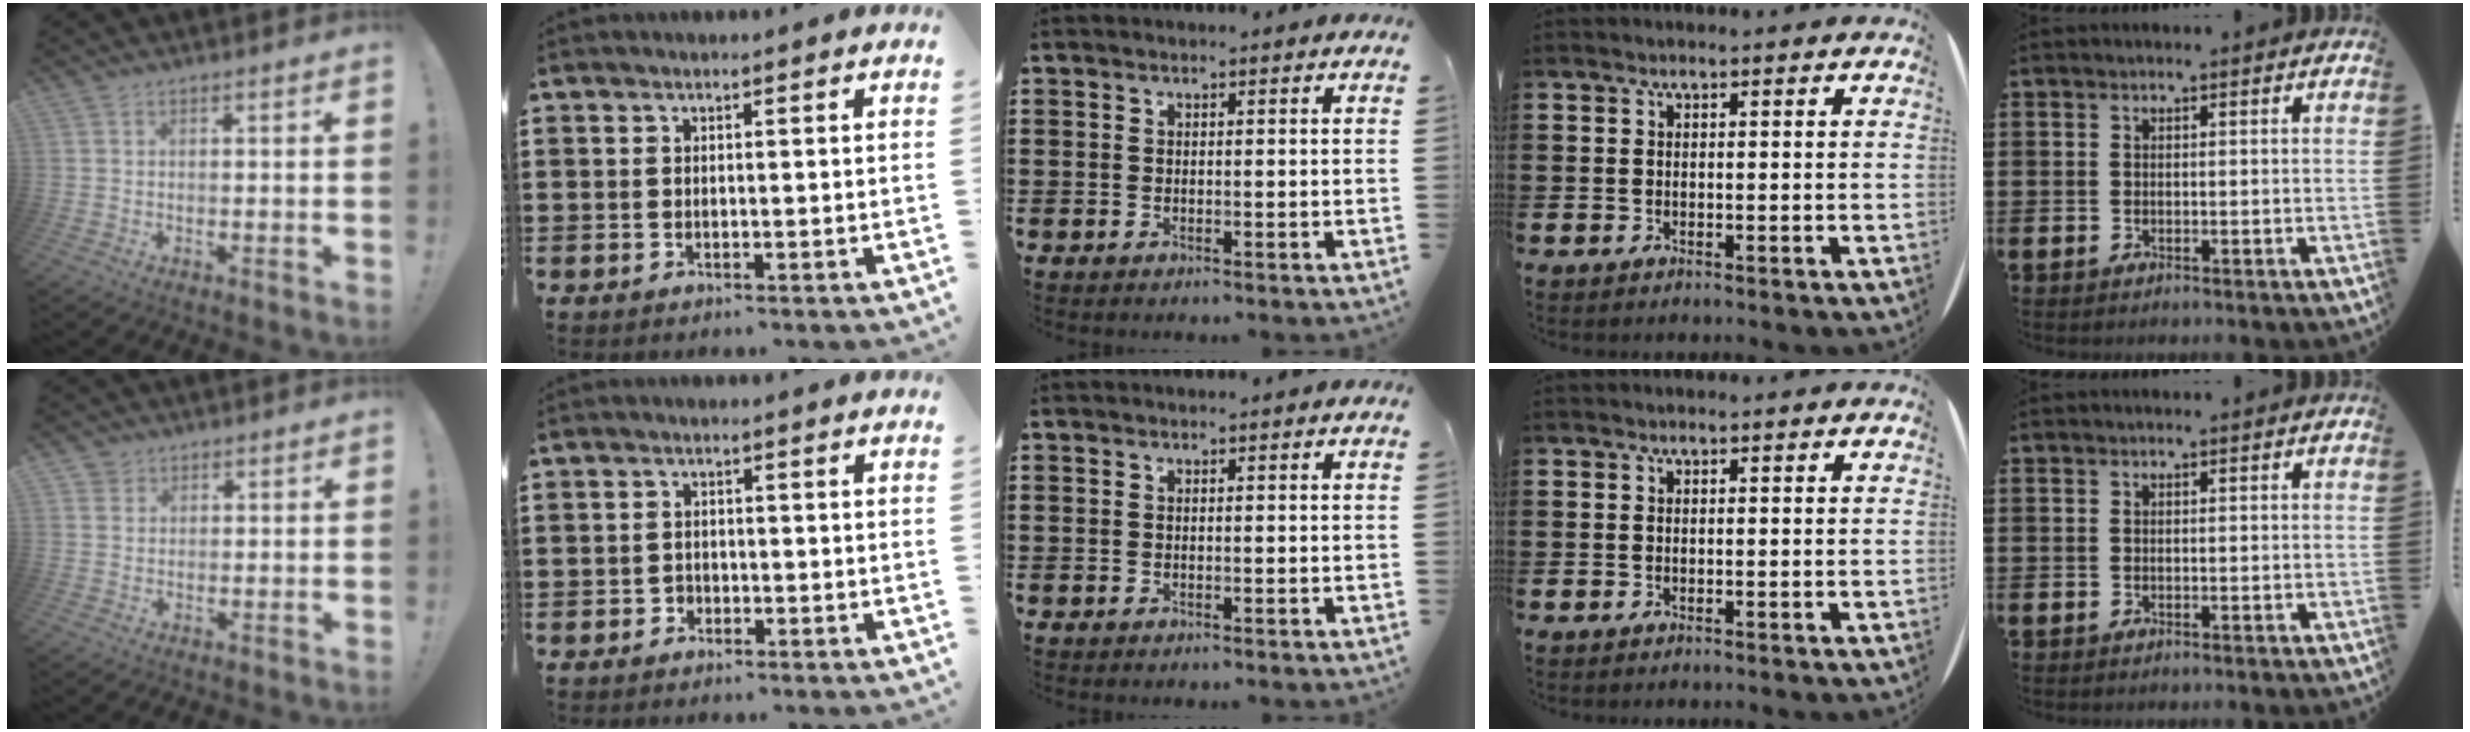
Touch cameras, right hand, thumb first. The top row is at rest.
{"thumb": {"total": 2.2, "force": [1.5, 1.6, 0.0], "torque": [0.002, -0.005, 0.026]}, "index": {"total": 1.3, "force": [-0.9, 0.9, 0.2], "torque": [-0.007, 0.001, -0.022]}}